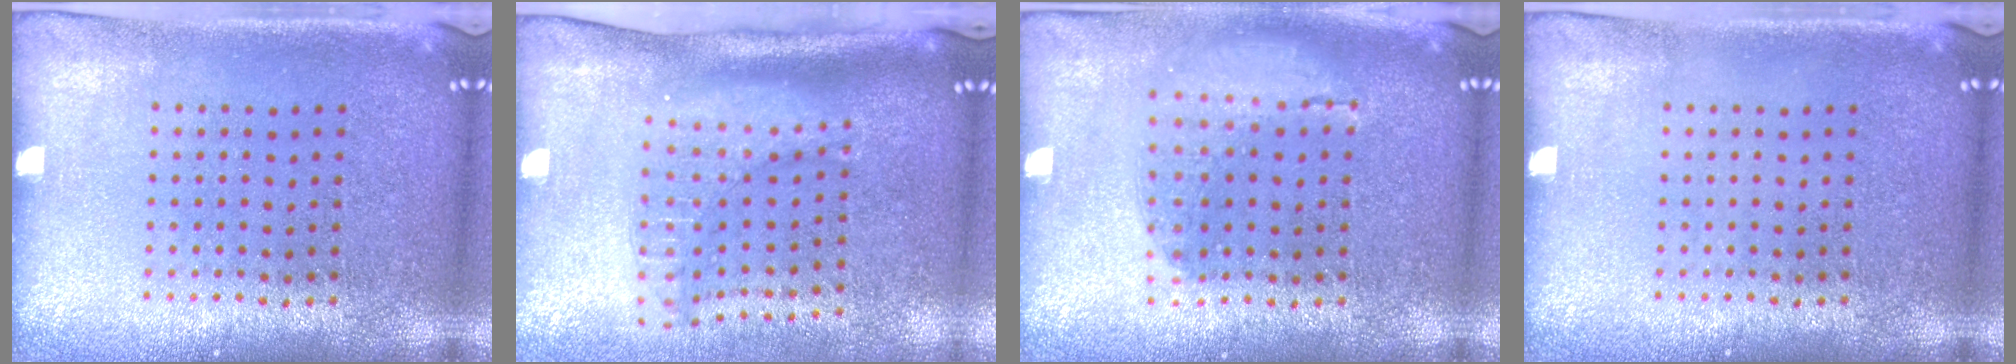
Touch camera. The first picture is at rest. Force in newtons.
{"total": 2.2, "press": 1.7, "slide": 1.5}
{"total": 1.2, "press": 1.2, "slide": 0.3}
{"total": 0.0}